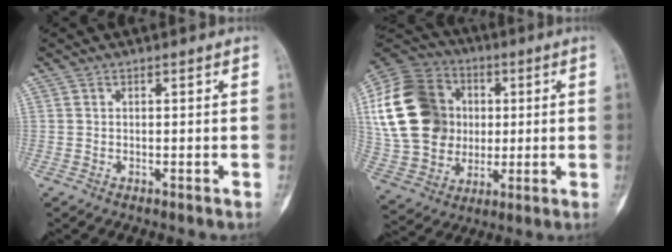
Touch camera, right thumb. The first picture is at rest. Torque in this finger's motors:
{"motor_torque": [1.05, 2.01, 1.31, -0.36, 0.51]}